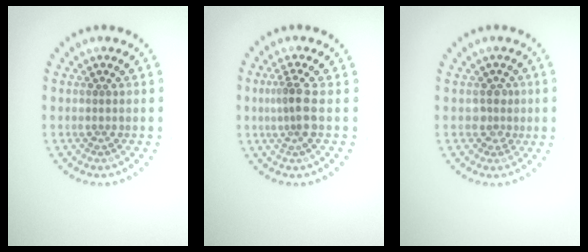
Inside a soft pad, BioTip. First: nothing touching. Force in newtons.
{"total": 2.4, "press": 1.8, "slide": 1.6}
{"total": 1.4, "press": 1.1, "slide": 0.9}